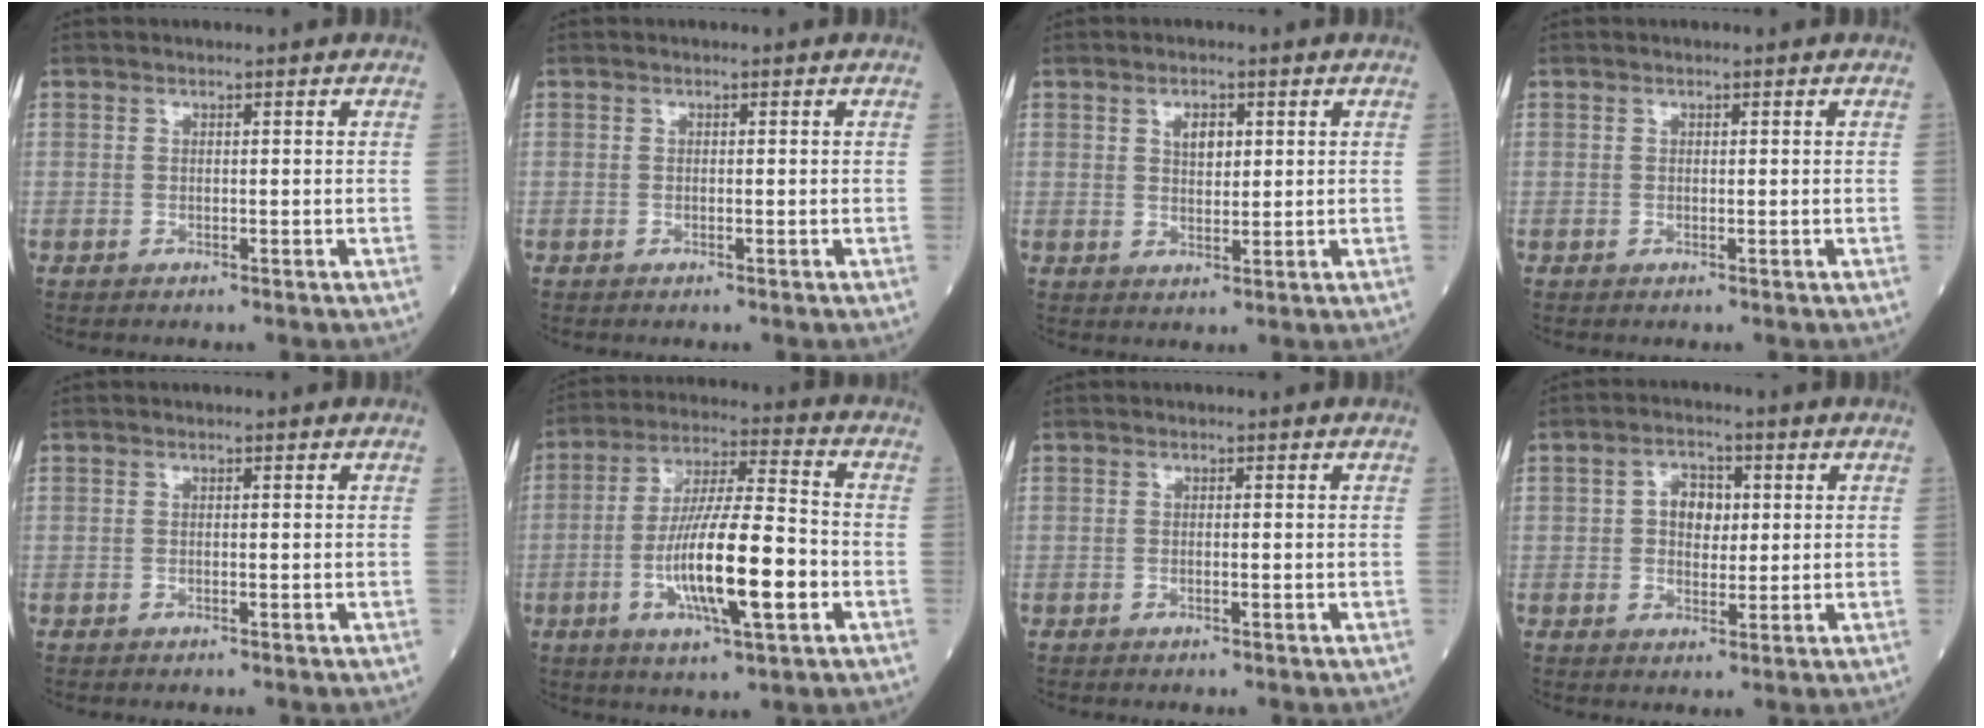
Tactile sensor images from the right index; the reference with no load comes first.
{"total": 0.0}
{"total": 3.8, "force": [1.3, 2.2, 2.8], "torque": [-0.058, 0.004, 0.027]}
{"total": 0.0}
{"total": 0.0}
{"total": 16.2, "force": [-4.2, 2.7, 15.4], "torque": [-0.292, -0.004, -0.071]}
{"total": 0.9, "force": [-0.2, 0.4, 0.8], "torque": [-0.026, -0.001, -0.003]}
{"total": 5.8, "force": [1.0, 3.9, 4.2], "torque": [-0.085, 0.019, 0.021]}